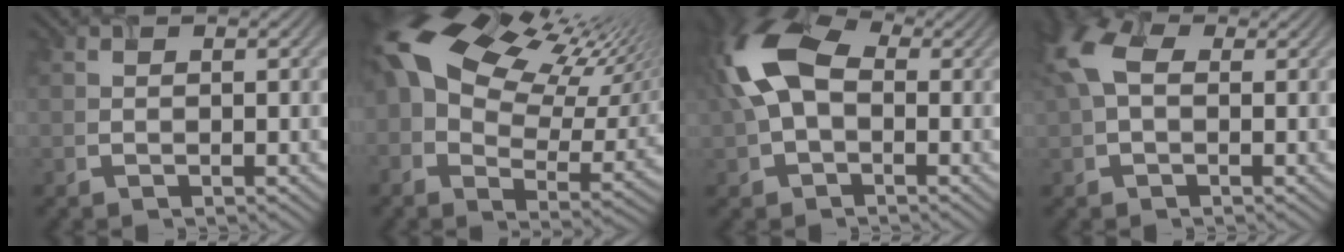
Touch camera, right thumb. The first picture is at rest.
{"total": 17.9, "force": [8.9, 9.6, 12.2], "torque": [-0.246, 0.031, 0.156]}
{"total": 11.0, "force": [0.7, 6.9, 8.5], "torque": [-0.214, 0.018, -0.003]}
{"total": 6.1, "force": [1.3, 3.9, 4.5], "torque": [-0.125, 0.014, 0.019]}